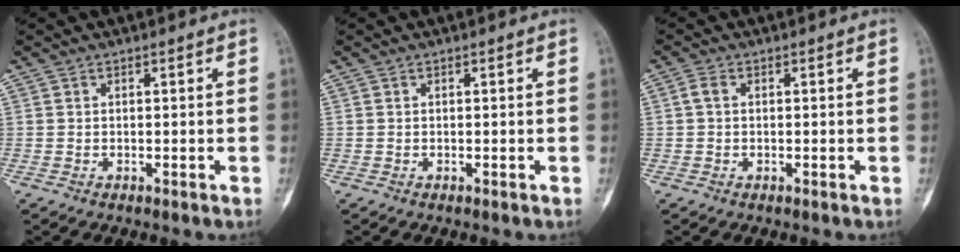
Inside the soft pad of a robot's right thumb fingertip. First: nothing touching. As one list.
[{"total": 0.0}, {"total": 1.7, "force": [0.2, 1.1, 1.3], "torque": [-0.028, 0.002, 0.000]}]